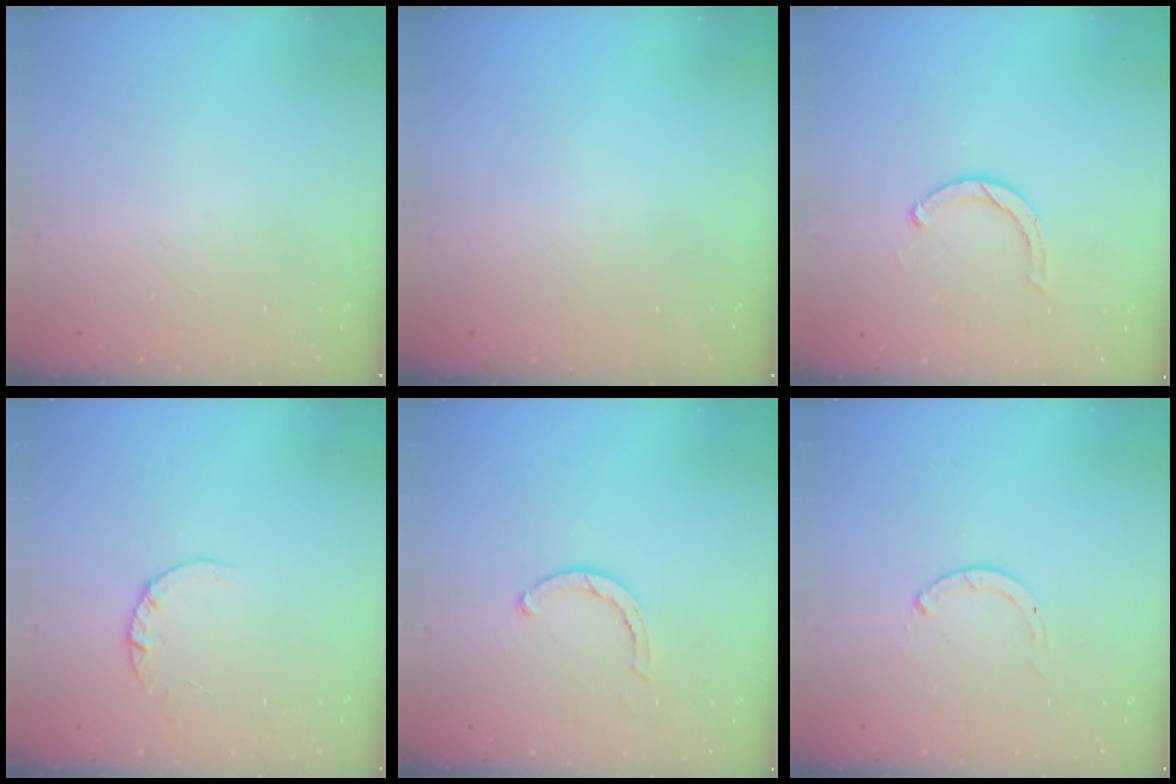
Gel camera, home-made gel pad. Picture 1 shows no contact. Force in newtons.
{"total": 0.0}
{"total": 3.5, "press": 3.4, "slide": 0.6}
{"total": 1.8, "press": 1.8, "slide": 0.1}
{"total": 2.8, "press": 2.8, "slide": 0.2}
{"total": 0.0}